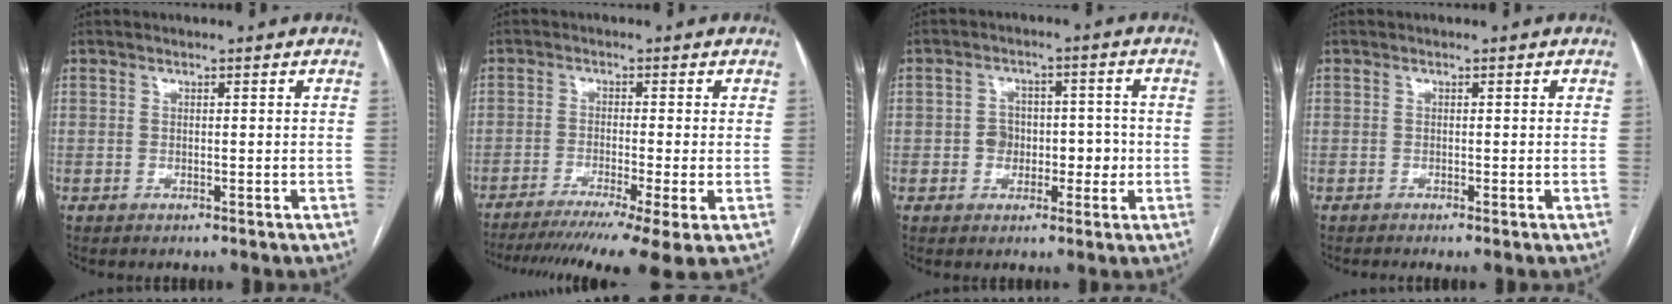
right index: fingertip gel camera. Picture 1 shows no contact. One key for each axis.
{"total": 13.5, "fx": -9.7, "fy": -0.4, "fz": 9.3, "tx": -0.128, "ty": -0.026, "tz": -0.152}
{"total": 5.5, "fx": -1.0, "fy": 4.1, "fz": 3.6, "tx": -0.043, "ty": 0.024, "tz": -0.011}
{"total": 0.8, "fx": -0.5, "fy": -0.1, "fz": 0.6, "tx": -0.011, "ty": -0.001, "tz": -0.009}